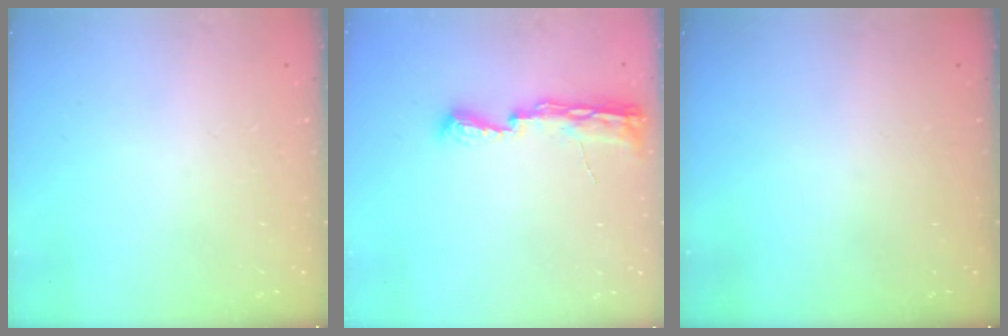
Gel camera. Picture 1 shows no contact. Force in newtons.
{"total": 8.1, "press": 8.0, "slide": 0.9}
{"total": 0.0}